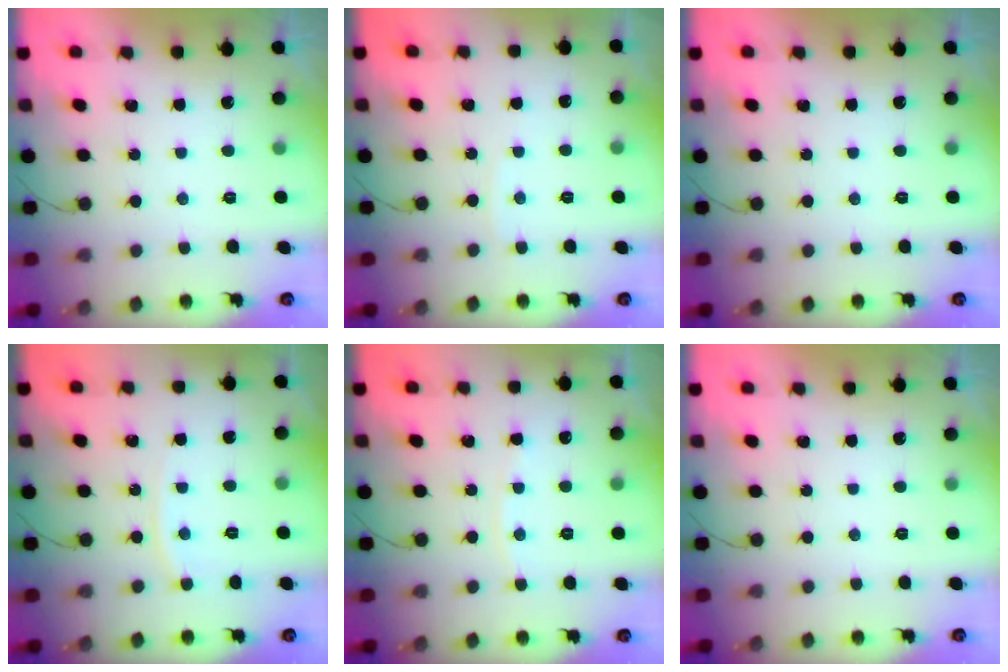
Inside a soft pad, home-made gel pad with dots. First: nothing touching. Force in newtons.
{"total": 3.1, "press": 3.1, "slide": 0.4}
{"total": 0.0}
{"total": 4.1, "press": 4.1, "slide": 0.4}
{"total": 3.6, "press": 3.6, "slide": 0.6}
{"total": 0.0}